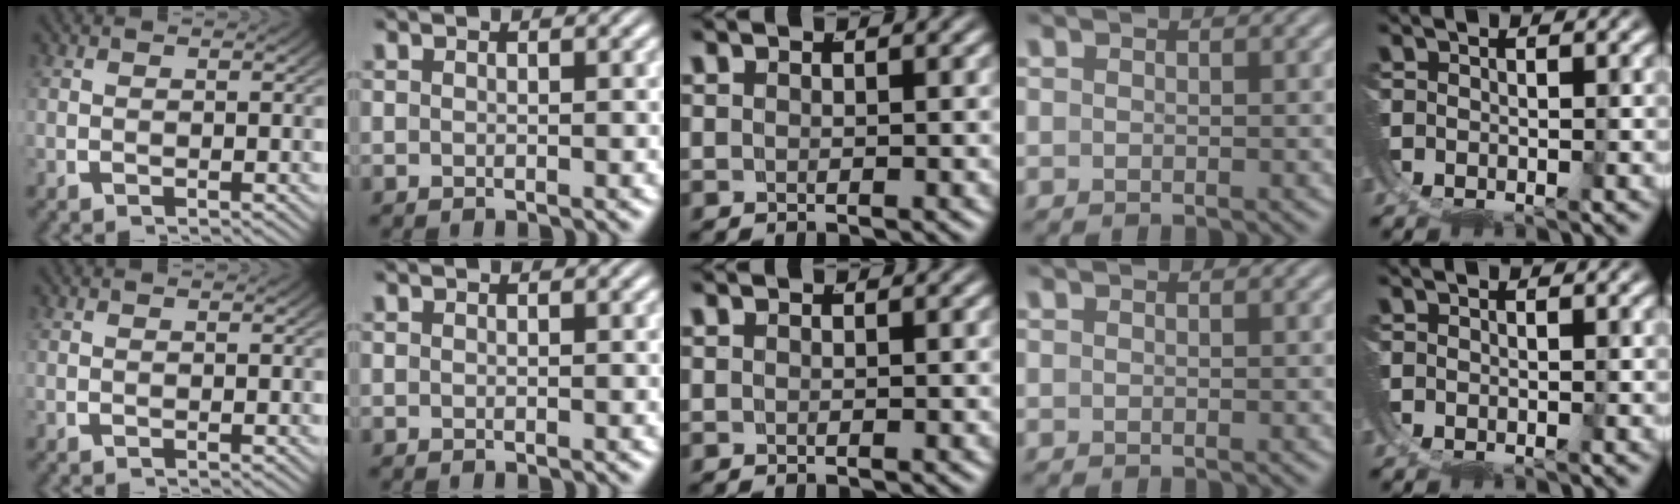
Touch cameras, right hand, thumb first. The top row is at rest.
{}